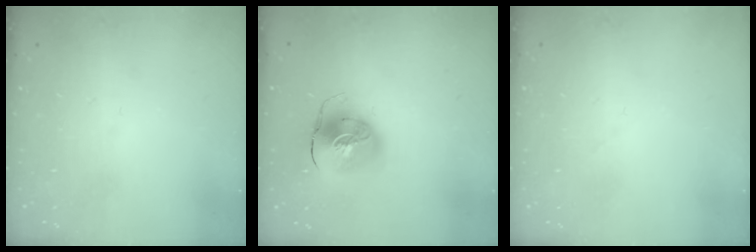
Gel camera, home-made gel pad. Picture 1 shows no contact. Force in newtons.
{"total": 11.2, "press": 11.0, "slide": 1.7}
{"total": 1.1, "press": 1.1, "slide": 0.1}